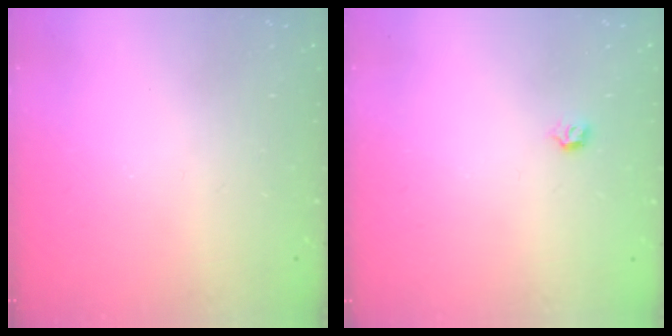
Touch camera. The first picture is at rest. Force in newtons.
{"total": 2.8, "press": 2.7, "slide": 0.8}